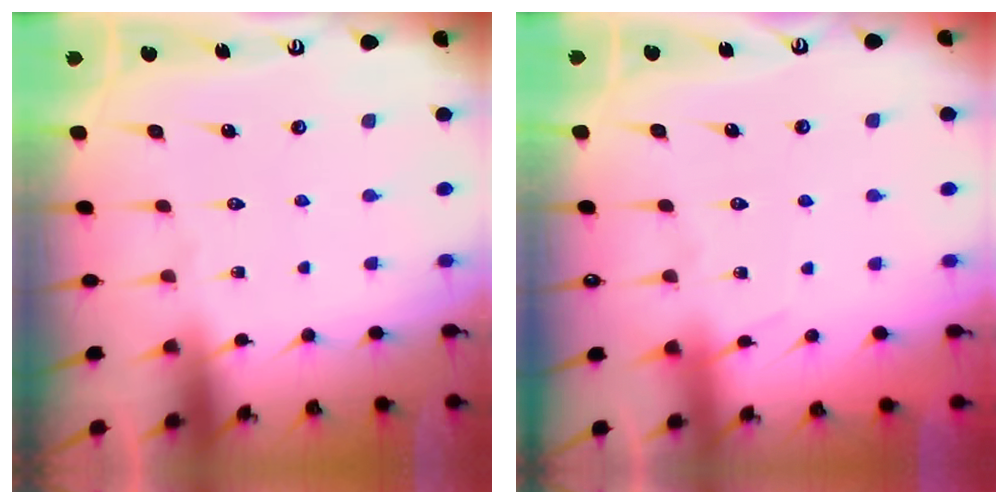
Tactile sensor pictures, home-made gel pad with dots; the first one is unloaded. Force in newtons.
{"total": 5.0, "press": 5.0, "slide": 0.7}